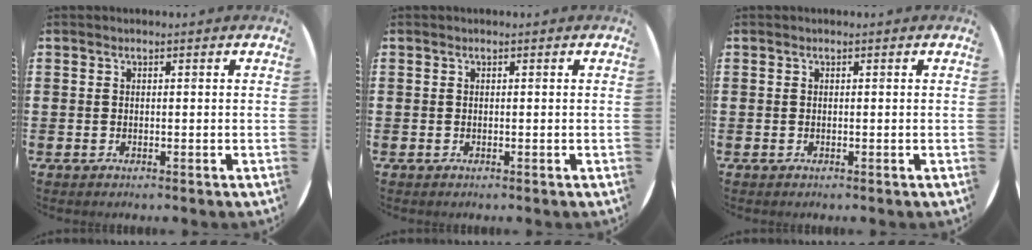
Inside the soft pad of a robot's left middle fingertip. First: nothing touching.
{"total": 0.0}
{"total": 0.0}